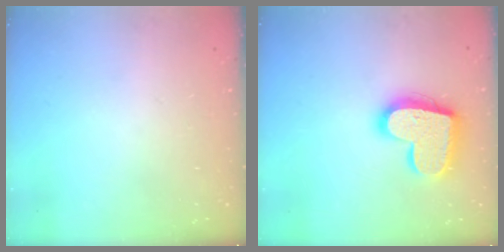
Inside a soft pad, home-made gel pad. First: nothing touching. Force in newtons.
{"total": 18.0, "press": 18.0, "slide": 1.1}